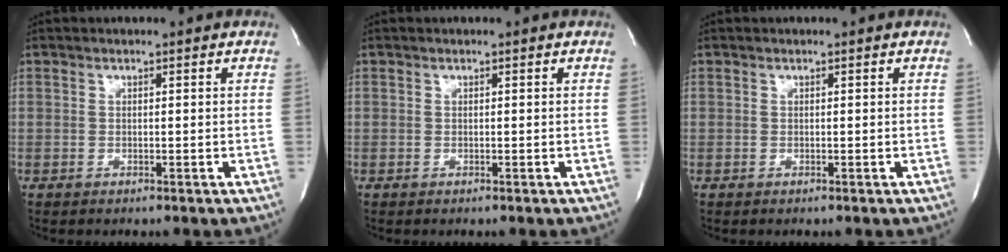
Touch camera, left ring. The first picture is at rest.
{"total": 0.0}
{"total": 0.0}